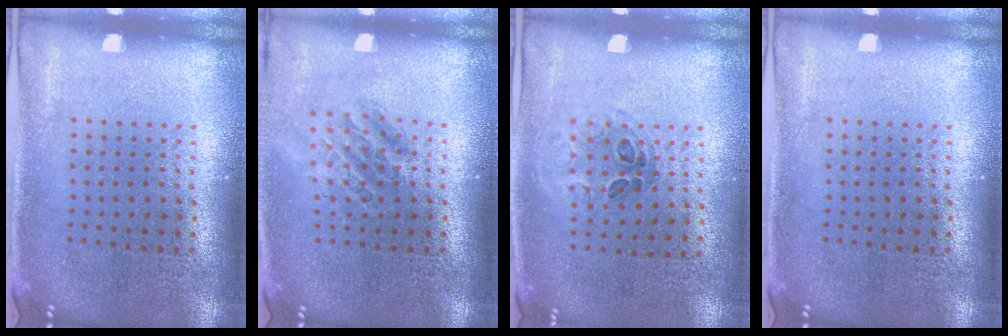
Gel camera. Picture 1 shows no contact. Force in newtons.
{"total": 1.4, "press": 1.2, "slide": 0.8}
{"total": 0.9, "press": 0.6, "slide": 0.7}
{"total": 0.0}